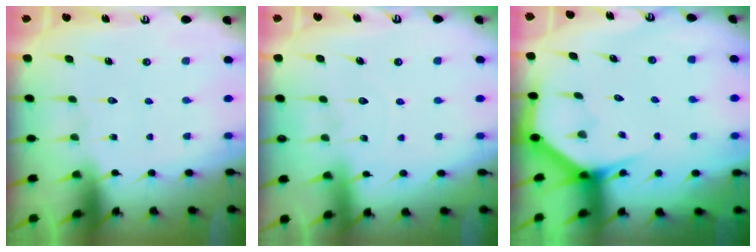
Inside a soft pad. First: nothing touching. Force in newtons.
{"total": 4.4, "press": 4.4, "slide": 0.5}
{"total": 3.6, "press": 3.6, "slide": 0.3}